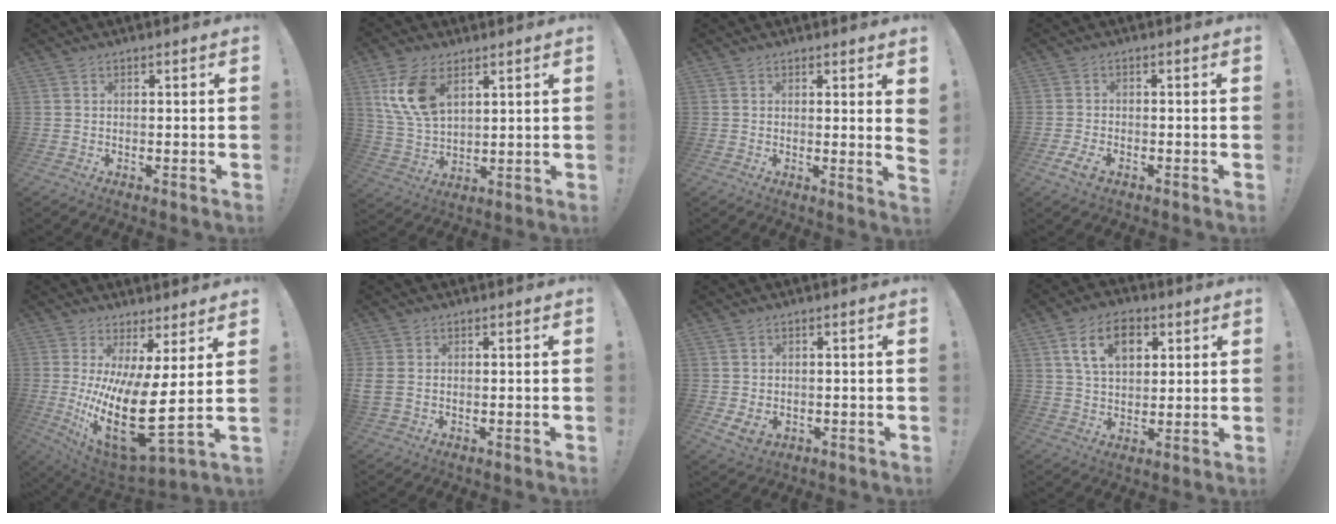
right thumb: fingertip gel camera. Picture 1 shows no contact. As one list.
[{"total": 12.2, "force": [5.7, 7.0, 8.2], "torque": [-0.174, -0.009, 0.107]}, {"total": 3.3, "force": [1.6, -0.2, 2.8], "torque": [-0.026, -0.024, 0.024]}, {"total": 4.3, "force": [-2.3, 2.0, 2.9], "torque": [-0.067, 0.003, -0.040]}, {"total": 18.8, "force": [-0.6, 5.1, 18.1], "torque": [-0.351, -0.035, -0.003]}, {"total": 2.1, "force": [0.2, 1.2, 1.7], "torque": [-0.029, 0.002, 0.006]}, {"total": 4.1, "force": [-0.1, 3.0, 2.8], "torque": [-0.048, -0.004, -0.001]}, {"total": 12.4, "force": [5.0, 7.8, 8.2], "torque": [-0.137, 0.007, 0.094]}]